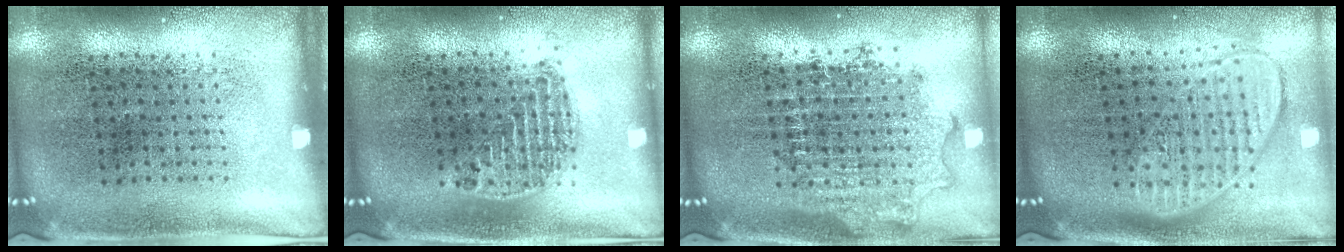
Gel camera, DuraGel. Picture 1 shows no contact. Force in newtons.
{"total": 1.2, "press": 1.0, "slide": 0.6}
{"total": 1.8, "press": 1.5, "slide": 1.0}
{"total": 1.8, "press": 1.5, "slide": 1.0}